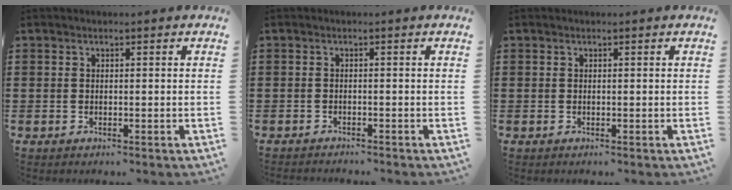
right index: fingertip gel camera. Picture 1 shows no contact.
{"total": 0.9, "force": [-0.9, -0.1, 0.0], "torque": [-0.003, -0.001, -0.019]}
{"total": 0.0}